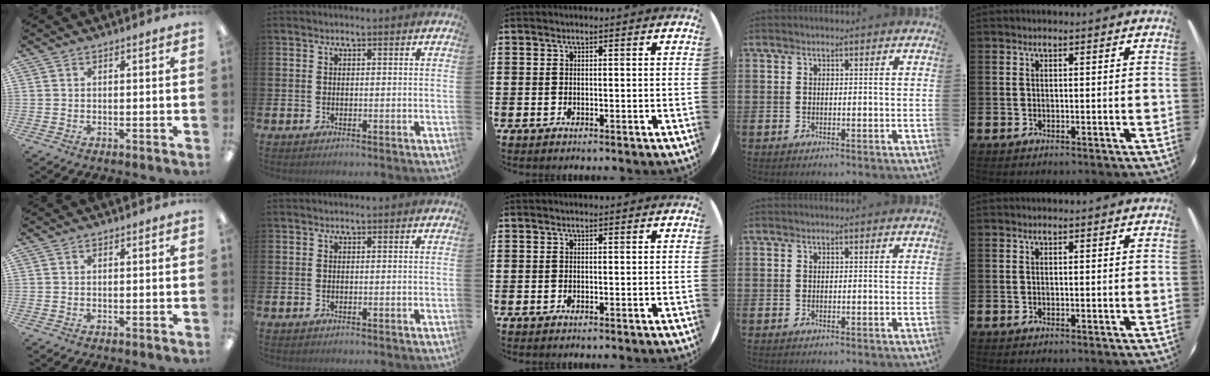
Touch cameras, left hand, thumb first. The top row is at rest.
{}